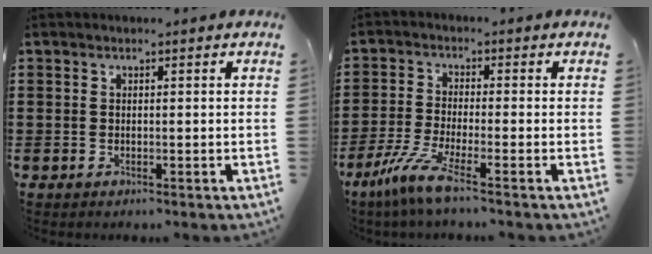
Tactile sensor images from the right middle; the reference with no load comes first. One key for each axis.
{"total": 6.2, "fx": -3.9, "fy": 0.3, "fz": 4.8, "tx": -0.121, "ty": -0.022, "tz": -0.080}